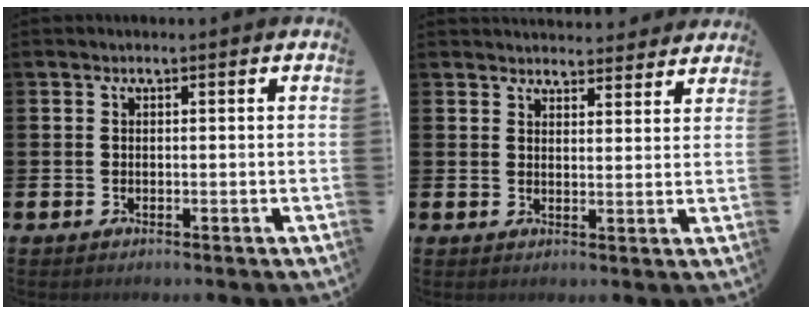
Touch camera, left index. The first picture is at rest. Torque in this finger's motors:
{"motor_torque": [-0.54, -1.60, -0.72, 0.05]}